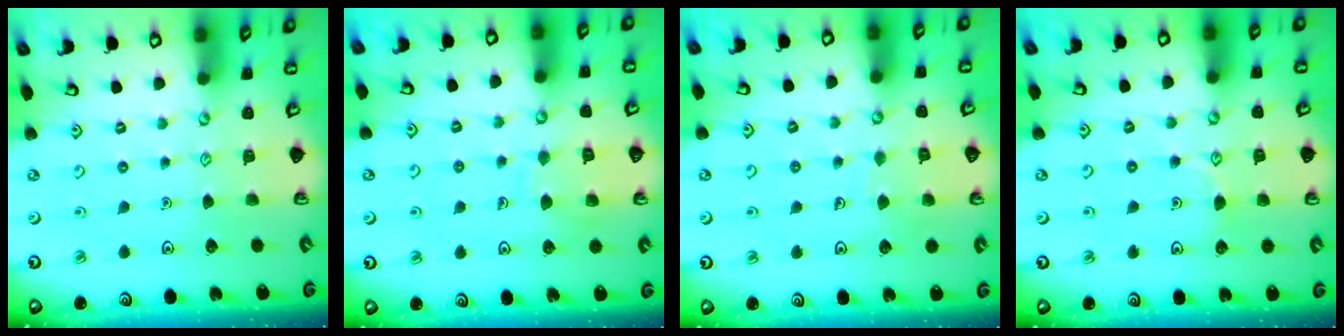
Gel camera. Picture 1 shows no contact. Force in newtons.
{"total": 8.0, "press": 8.0, "slide": 0.8}
{"total": 5.4, "press": 5.4, "slide": 0.5}
{"total": 4.2, "press": 4.2, "slide": 0.4}